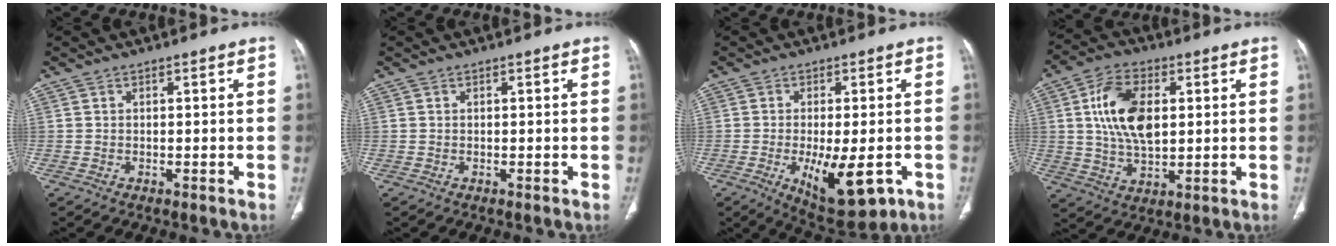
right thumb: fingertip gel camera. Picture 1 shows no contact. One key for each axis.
{"total": 0.0}
{"total": 12.1, "fx": -3.9, "fy": 4.8, "fz": 10.4, "tx": -0.150, "ty": -0.014, "tz": -0.046}
{"total": 12.9, "fx": 2.5, "fy": 7.4, "fz": 10.2, "tx": -0.179, "ty": -0.004, "tz": 0.047}